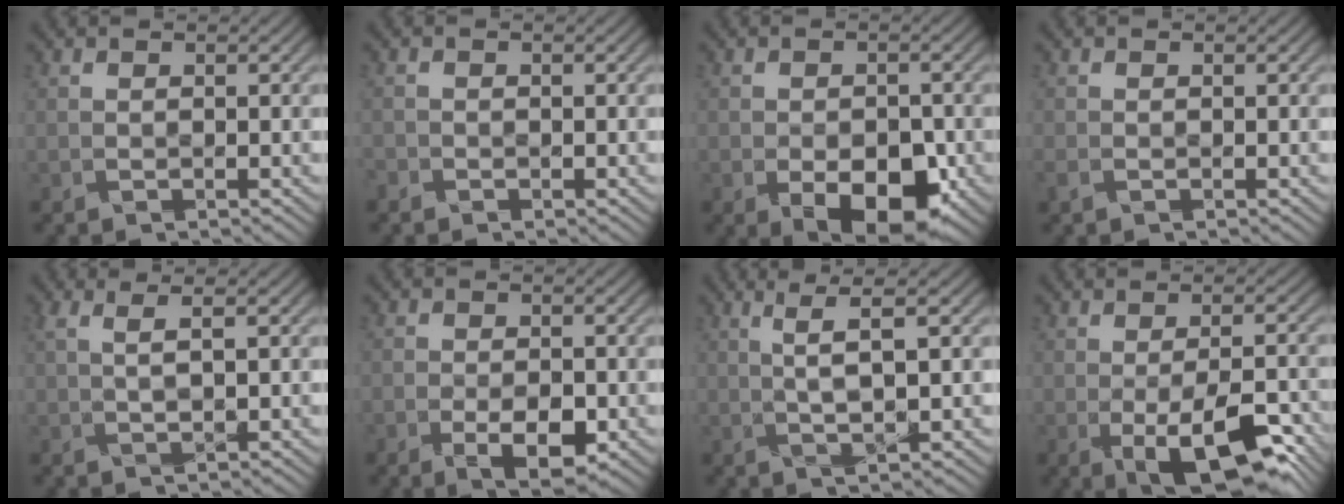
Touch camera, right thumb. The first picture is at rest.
{"total": 1.3, "force": [-1.1, 0.7, 0.0], "torque": [-0.015, 0.003, -0.015]}
{"total": 9.7, "force": [-4.4, 5.4, 6.7], "torque": [-0.089, -0.014, -0.071]}
{"total": 1.2, "force": [-0.9, 0.6, 0.5], "torque": [-0.031, 0.000, -0.010]}
{"total": 2.1, "force": [0.8, -0.3, 1.9], "torque": [-0.065, 0.004, 0.033]}
{"total": 5.9, "force": [-2.8, 2.7, 4.5], "torque": [-0.085, -0.009, -0.039]}
{"total": 3.1, "force": [0.9, -1.3, 2.7], "torque": [-0.077, 0.005, 0.036]}
{"total": 11.8, "force": [-5.4, 5.4, 9.0], "torque": [-0.146, -0.024, -0.066]}